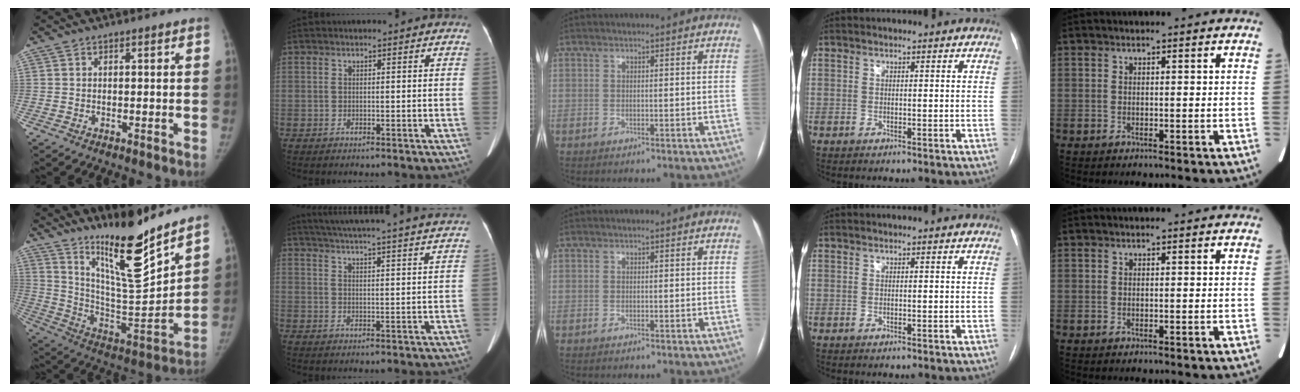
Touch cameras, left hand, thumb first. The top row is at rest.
{"thumb": {"total": 19.7, "force": [15.0, 2.6, 12.6], "torque": [-0.166, -0.114, 0.263]}, "index": {"total": 26.8, "force": [24.8, -0.4, 9.9], "torque": [-0.155, -0.042, 0.309]}}